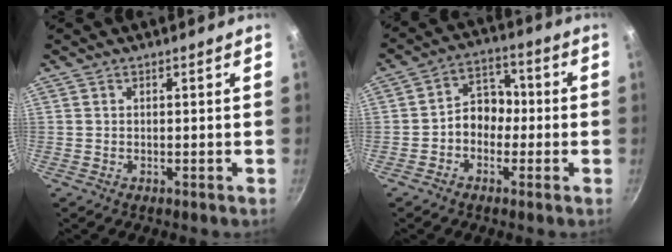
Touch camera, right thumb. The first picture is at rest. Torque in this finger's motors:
{"motor_torque": [0.88, 0.66, 0.86, -0.41, 0.01]}